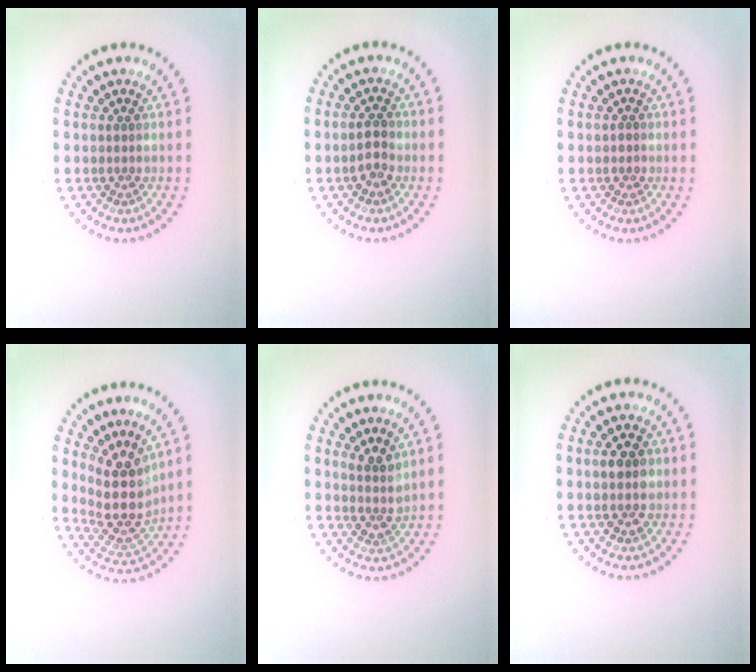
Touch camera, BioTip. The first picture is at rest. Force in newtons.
{"total": 1.9, "press": 1.8, "slide": 0.4}
{"total": 0.5, "press": 0.3, "slide": 0.4}
{"total": 4.7, "press": 3.8, "slide": 2.8}
{"total": 2.4, "press": 1.8, "slide": 1.6}
{"total": 2.7, "press": 2.7, "slide": 0.2}